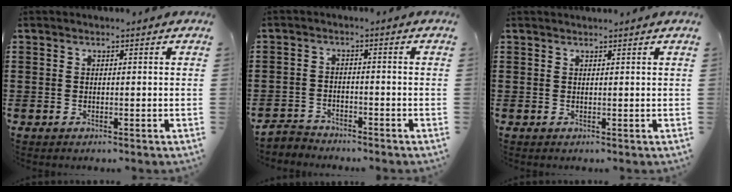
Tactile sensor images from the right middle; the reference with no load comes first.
{"total": 2.7, "force": [-2.7, 0.6, -0.1], "torque": [-0.013, -0.002, -0.060]}
{"total": 0.7, "force": [0.7, -0.1, 0.1], "torque": [-0.003, -0.001, 0.013]}